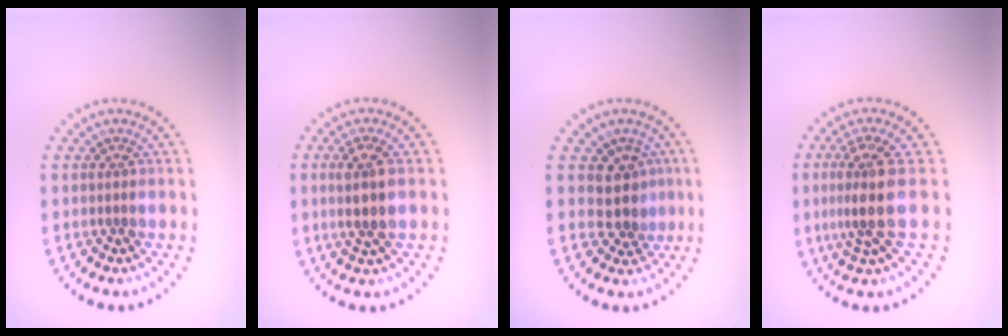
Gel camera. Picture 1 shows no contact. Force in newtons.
{"total": 2.8, "press": 2.5, "slide": 1.1}
{"total": 2.7, "press": 2.0, "slide": 1.7}
{"total": 3.8, "press": 2.9, "slide": 2.4}